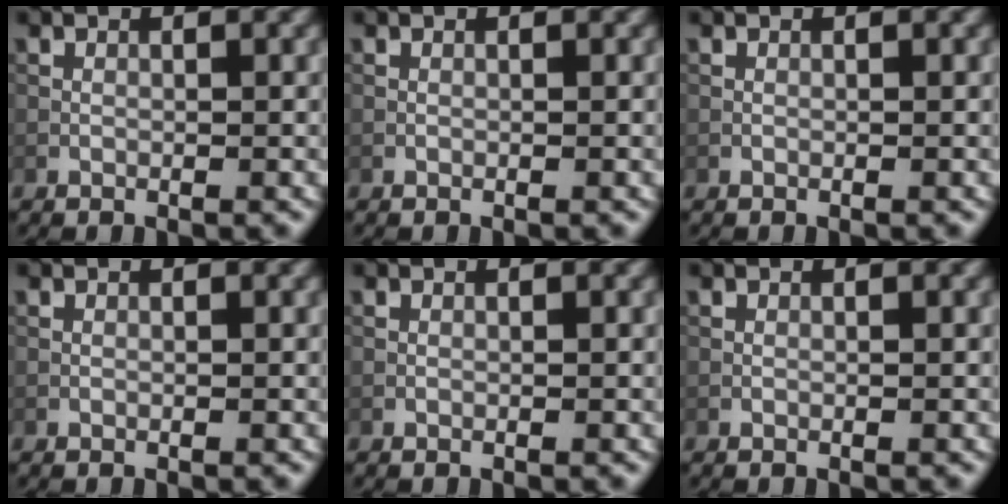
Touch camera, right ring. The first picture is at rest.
{"total": 0.0}
{"total": 0.0}
{"total": 0.0}
{"total": 0.0}
{"total": 0.0}